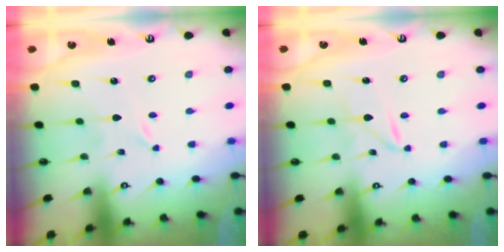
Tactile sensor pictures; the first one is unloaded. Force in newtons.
{"total": 1.6, "press": 1.6, "slide": 0.3}